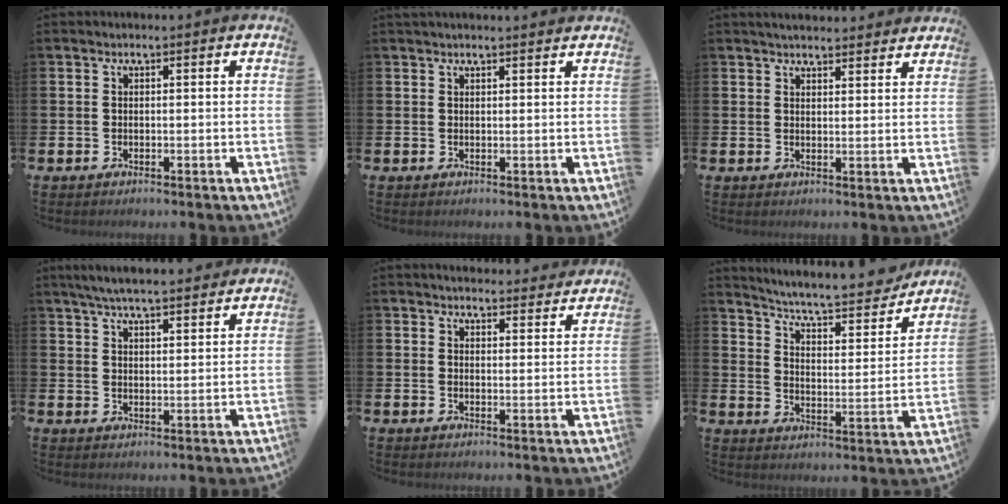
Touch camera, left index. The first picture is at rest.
{"total": 1.1, "force": [1.1, 0.0, 0.3], "torque": [0.006, -0.005, 0.017]}
{"total": 3.3, "force": [3.2, 0.4, 0.2], "torque": [-0.007, -0.015, 0.059]}
{"total": 5.7, "force": [5.4, 0.5, 1.6], "torque": [-0.042, -0.022, 0.099]}
{"total": 3.8, "force": [3.8, 0.6, 0.0], "torque": [0.004, -0.025, 0.067]}
{"total": 6.9, "force": [6.5, 0.9, 2.0], "torque": [-0.064, -0.053, 0.107]}